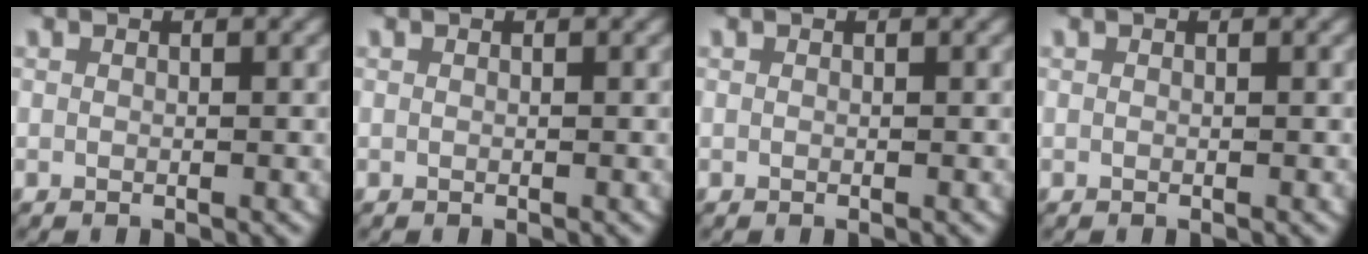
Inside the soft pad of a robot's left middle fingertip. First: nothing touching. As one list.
[{"total": 0.0}, {"total": 0.0}, {"total": 0.0}]